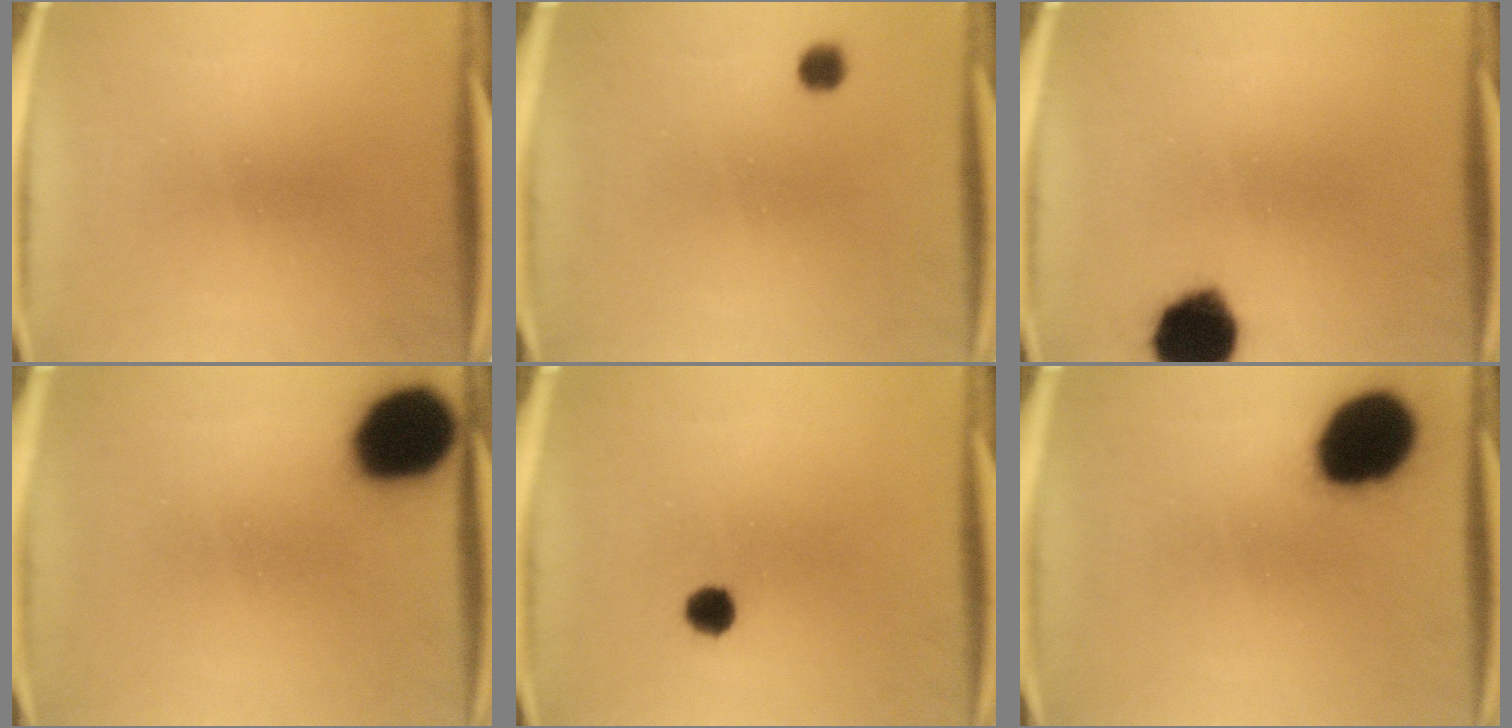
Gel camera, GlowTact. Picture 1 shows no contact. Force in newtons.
{"total": 2.6}
{"total": 13.1}
{"total": 18.8}
{"total": 2.8}
{"total": 19.6}